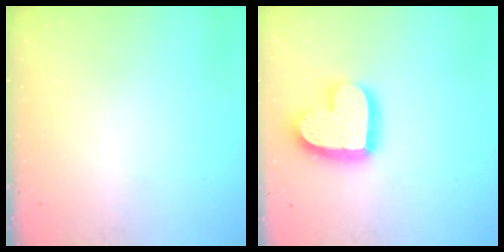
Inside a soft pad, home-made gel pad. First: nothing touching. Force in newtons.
{"total": 17.7, "press": 17.7, "slide": 1.5}